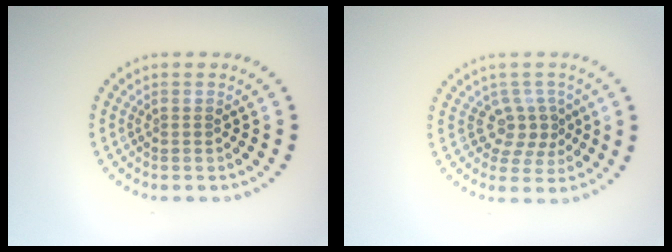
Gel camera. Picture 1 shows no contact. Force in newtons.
{"total": 2.8, "press": 2.0, "slide": 1.9}